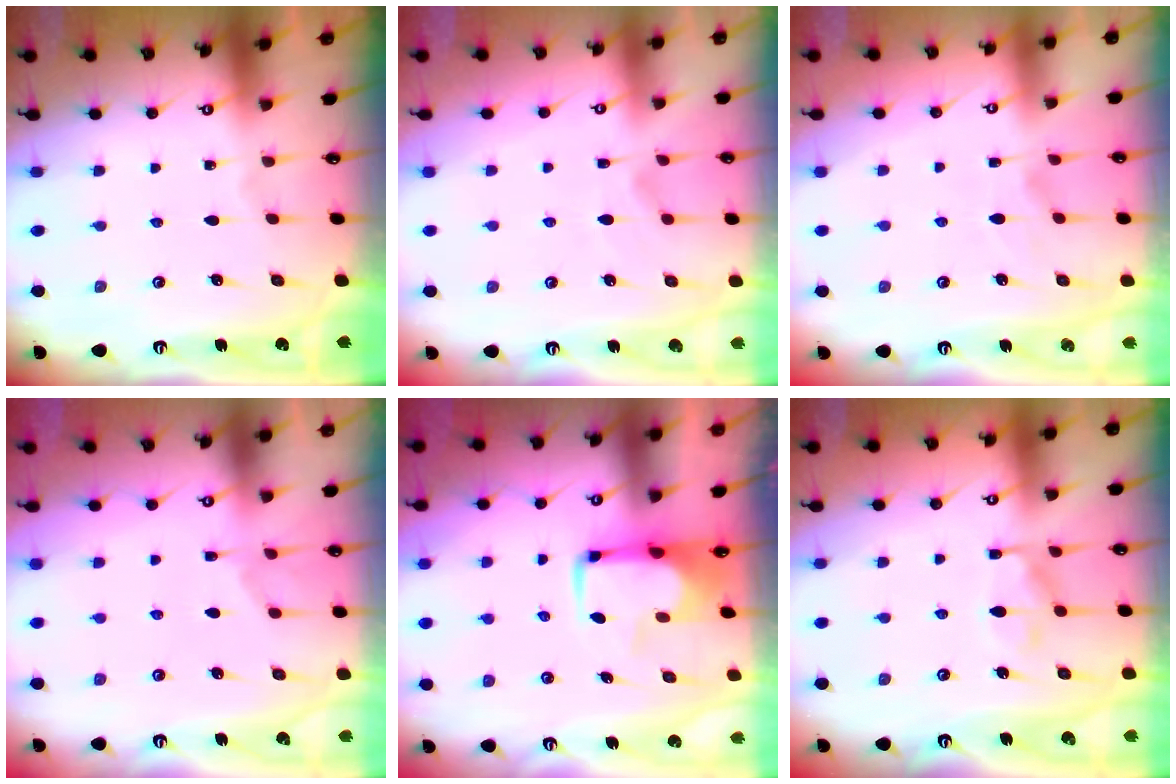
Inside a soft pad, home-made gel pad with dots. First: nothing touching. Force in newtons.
{"total": 1.5, "press": 0.9, "slide": 1.2}
{"total": 2.8, "press": 2.5, "slide": 1.2}
{"total": 2.3, "press": 2.0, "slide": 1.2}
{"total": 1.2, "press": 1.0, "slide": 0.6}
{"total": 9.6, "press": 9.6, "slide": 0.7}